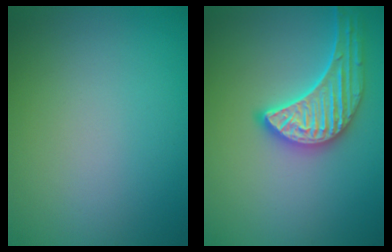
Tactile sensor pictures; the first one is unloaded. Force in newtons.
{"total": 4.5, "press": 4.2, "slide": 1.5}